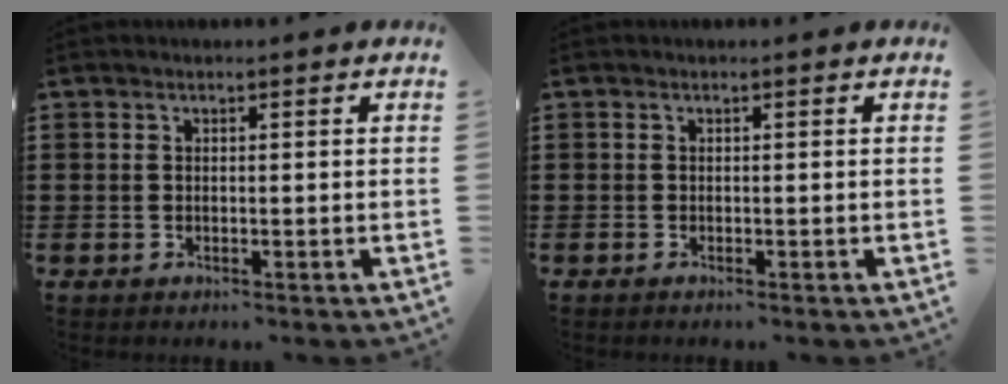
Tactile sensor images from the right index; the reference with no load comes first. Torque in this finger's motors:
{"motor_torque": [0.33, 0.92, -0.18, -0.06]}